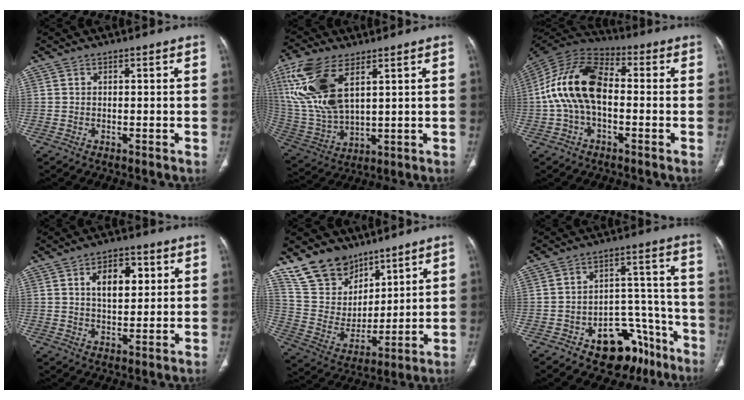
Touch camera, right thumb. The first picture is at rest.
{"total": 16.9, "force": [7.0, 7.9, 13.1], "torque": [-0.291, -0.017, 0.150]}
{"total": 15.4, "force": [-0.8, 8.9, 12.5], "torque": [-0.240, 0.037, -0.025]}
{"total": 8.5, "force": [2.6, 4.8, 6.5], "torque": [-0.076, -0.006, 0.043]}
{"total": 14.2, "force": [10.6, 8.5, 4.0], "torque": [-0.041, -0.064, 0.218]}
{"total": 14.9, "force": [-9.1, 9.0, 7.7], "torque": [-0.050, 0.093, -0.125]}